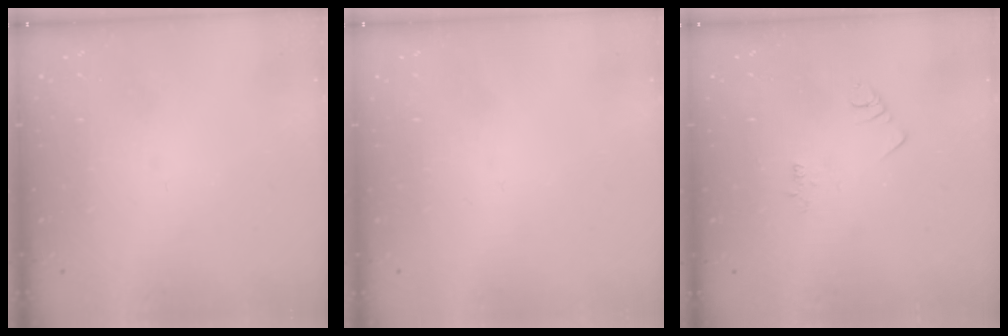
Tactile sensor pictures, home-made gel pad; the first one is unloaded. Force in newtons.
{"total": 1.8, "press": 1.8, "slide": 0.1}
{"total": 1.9, "press": 1.9, "slide": 0.3}